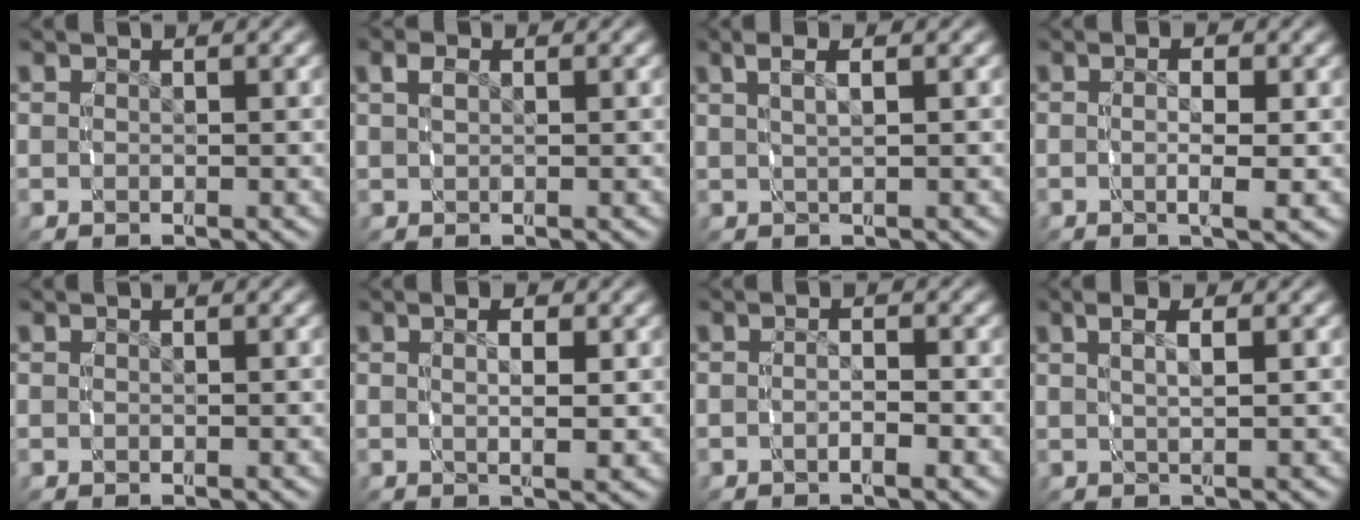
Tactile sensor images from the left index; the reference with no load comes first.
{"total": 1.0, "force": [0.5, 0.2, 0.8], "torque": [-0.017, -0.003, 0.017]}
{"total": 3.2, "force": [1.7, 0.9, 2.5], "torque": [-0.029, 0.015, 0.026]}
{"total": 2.6, "force": [-0.4, 0.2, 2.6], "torque": [-0.037, -0.008, -0.004]}
{"total": 0.0}
{"total": 2.6, "force": [0.7, 0.4, 2.5], "torque": [-0.029, -0.003, 0.012]}
{"total": 1.6, "force": [-1.0, 0.2, 1.3], "torque": [-0.025, -0.003, -0.017]}
{"total": 3.3, "force": [1.6, 1.0, 2.7], "torque": [-0.026, 0.014, 0.023]}